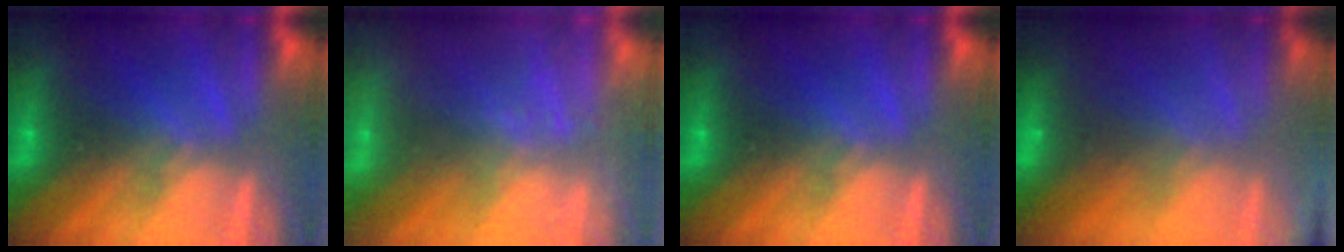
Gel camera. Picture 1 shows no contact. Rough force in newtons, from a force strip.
{"total": 2.4}
{"total": 0.0}
{"total": 6.1}